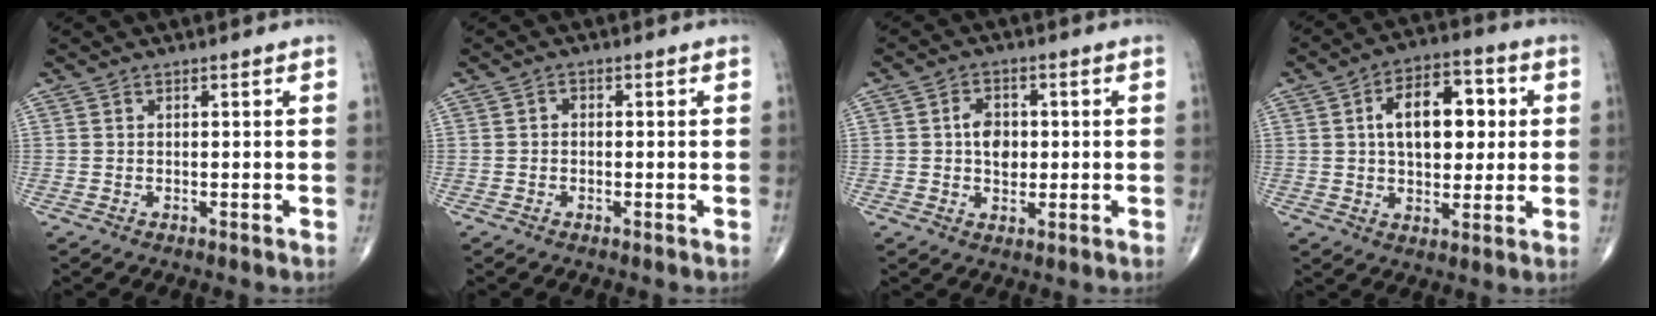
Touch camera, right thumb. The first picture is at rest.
{"total": 1.1, "force": [-0.1, 0.9, 0.6], "torque": [-0.003, 0.003, -0.008]}
{"total": 5.7, "force": [0.2, 4.0, 4.0], "torque": [-0.046, 0.002, 0.001]}
{"total": 14.2, "force": [2.5, 8.3, 11.2], "torque": [-0.138, 0.014, 0.035]}